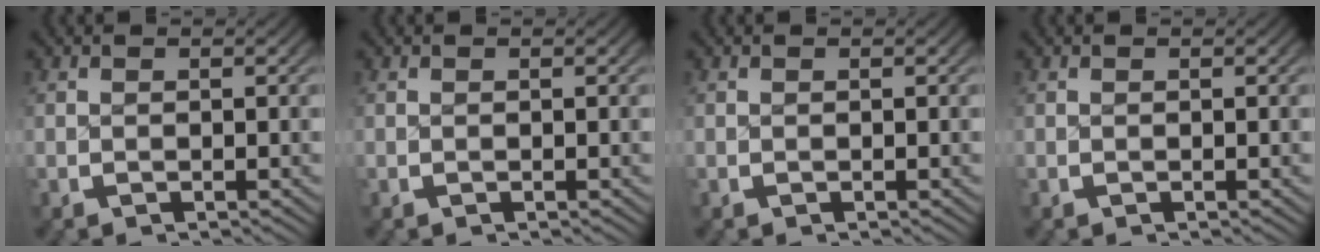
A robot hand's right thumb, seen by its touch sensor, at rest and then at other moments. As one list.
[{"total": 0.0}, {"total": 0.0}, {"total": 0.0}]